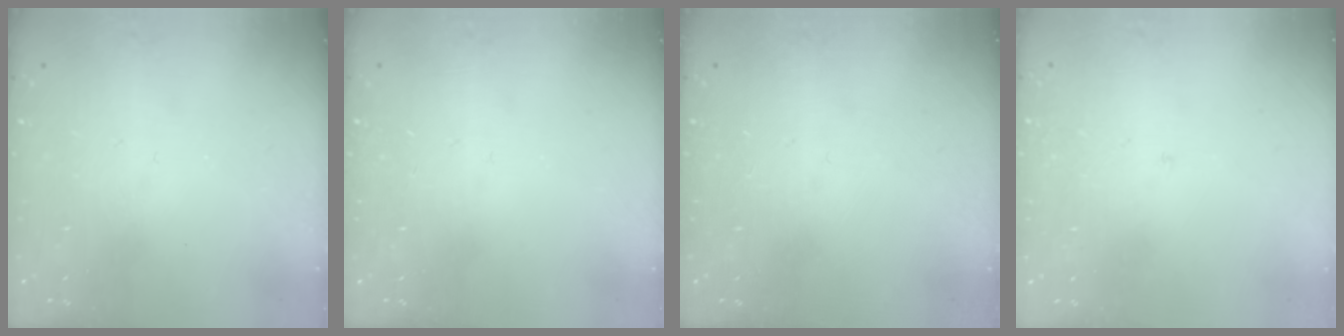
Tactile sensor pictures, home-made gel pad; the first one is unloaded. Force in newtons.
{"total": 0.0}
{"total": 0.0}
{"total": 2.0, "press": 2.0, "slide": 0.2}